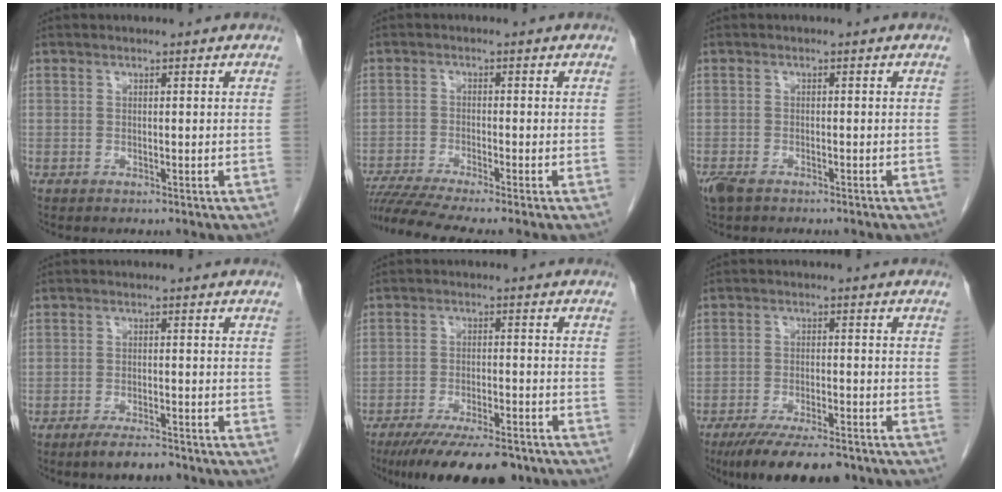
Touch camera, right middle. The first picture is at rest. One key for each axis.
{"total": 8.5, "fx": -7.3, "fy": -1.0, "fz": 4.3, "tx": -0.069, "ty": -0.018, "tz": -0.123}
{"total": 4.9, "fx": -3.6, "fy": 1.8, "fz": 2.7, "tx": -0.052, "ty": -0.013, "tz": -0.055}
{"total": 4.1, "fx": -3.2, "fy": 0.7, "fz": 2.5, "tx": -0.043, "ty": -0.004, "tz": -0.054}
{"total": 14.3, "fx": -11.3, "fy": 3.4, "fz": 8.2, "tx": -0.118, "ty": -0.017, "tz": -0.172}
{"total": 11.6, "fx": -9.0, "fy": 2.9, "fz": 6.7, "tx": -0.098, "ty": -0.015, "tz": -0.139}